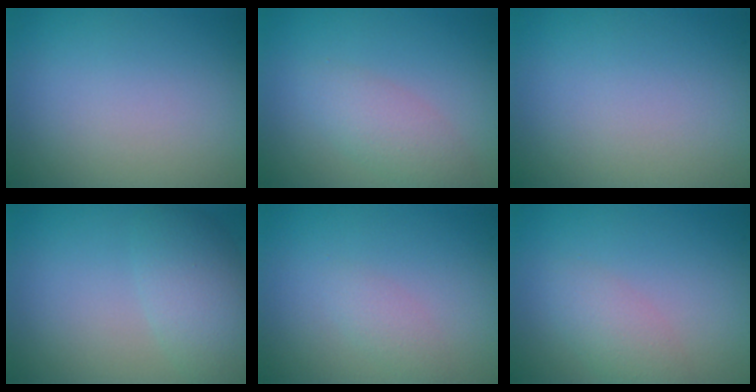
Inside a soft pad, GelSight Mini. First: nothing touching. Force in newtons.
{"total": 2.6, "press": 2.6, "slide": 0.1}
{"total": 0.0}
{"total": 4.5, "press": 4.5, "slide": 0.1}
{"total": 1.2, "press": 1.2, "slide": 0.1}
{"total": 2.4, "press": 2.4, "slide": 0.2}